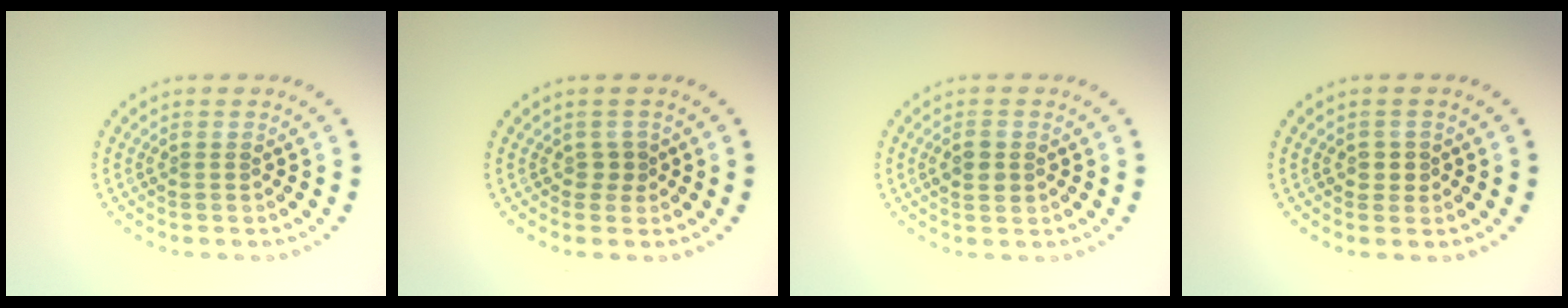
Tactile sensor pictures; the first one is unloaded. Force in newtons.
{"total": 1.0, "press": 0.8, "slide": 0.6}
{"total": 1.6, "press": 1.6, "slide": 0.0}
{"total": 1.2, "press": 1.0, "slide": 0.6}